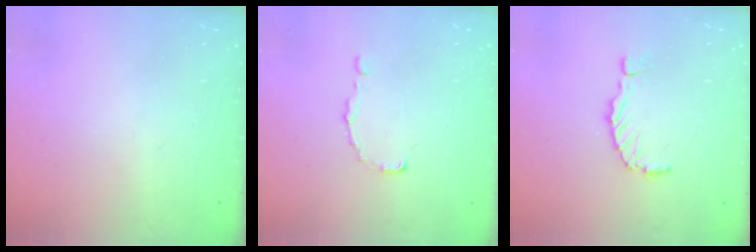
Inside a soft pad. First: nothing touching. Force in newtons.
{"total": 0.0}
{"total": 1.2, "press": 1.2, "slide": 0.2}